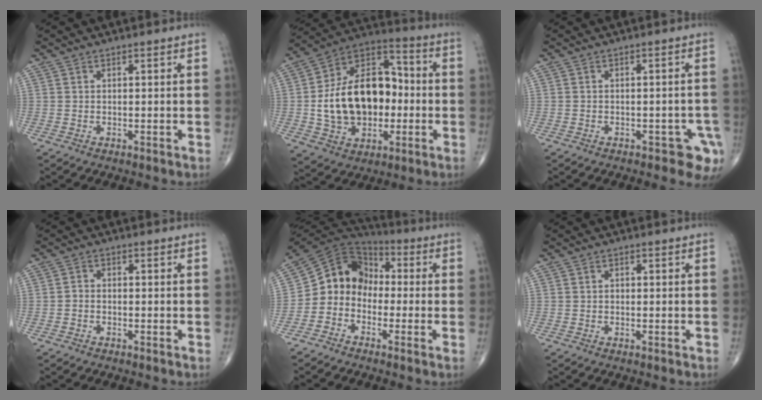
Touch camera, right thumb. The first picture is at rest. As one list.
[{"total": 21.7, "force": [-1.3, 14.9, 15.8], "torque": [-0.233, 0.035, -0.015]}, {"total": 5.7, "force": [-3.1, 3.0, 3.8], "torque": [-0.023, 0.013, -0.037]}, {"total": 1.4, "force": [-0.6, 1.1, 0.6], "torque": [-0.006, 0.006, -0.015]}, {"total": 11.2, "force": [-2.3, 9.5, 5.4], "torque": [-0.075, 0.067, -0.060]}, {"total": 0.8, "force": [-0.1, 0.6, 0.5], "torque": [-0.004, 0.003, -0.003]}]